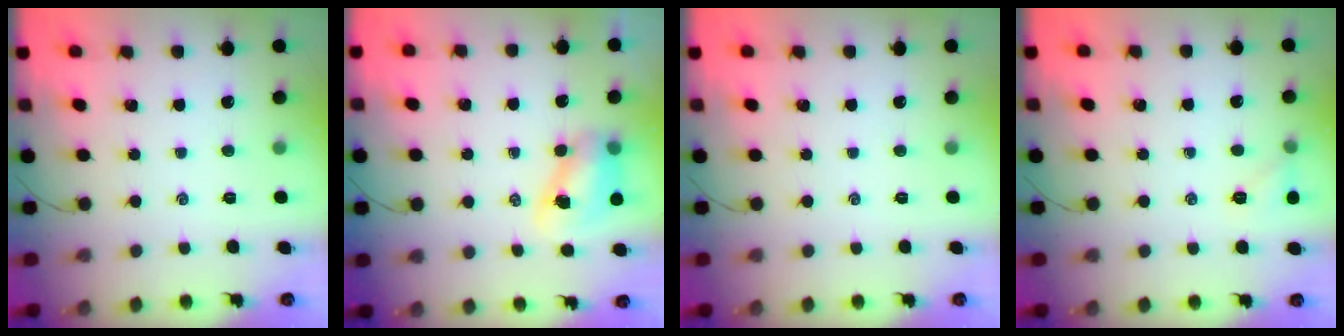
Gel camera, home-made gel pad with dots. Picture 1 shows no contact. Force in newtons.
{"total": 7.6, "press": 7.5, "slide": 1.0}
{"total": 0.0}
{"total": 5.2, "press": 5.0, "slide": 1.5}